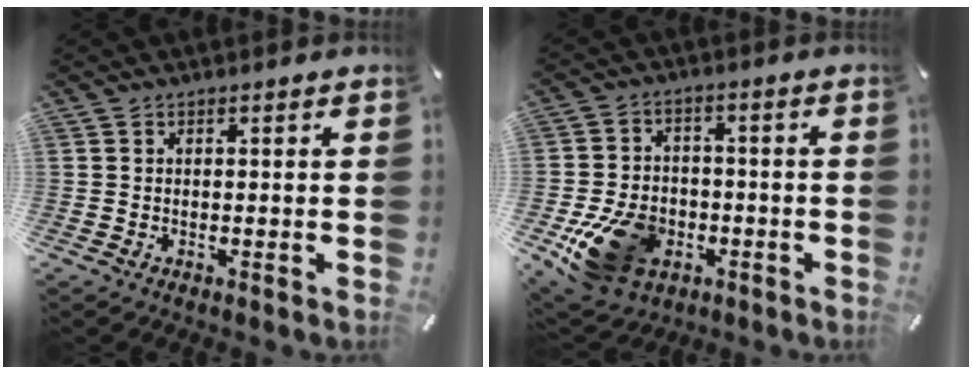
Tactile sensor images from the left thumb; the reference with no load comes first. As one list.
[{"total": 15.1, "force": [-5.5, 11.3, 8.5], "torque": [-0.165, 0.024, -0.088]}]